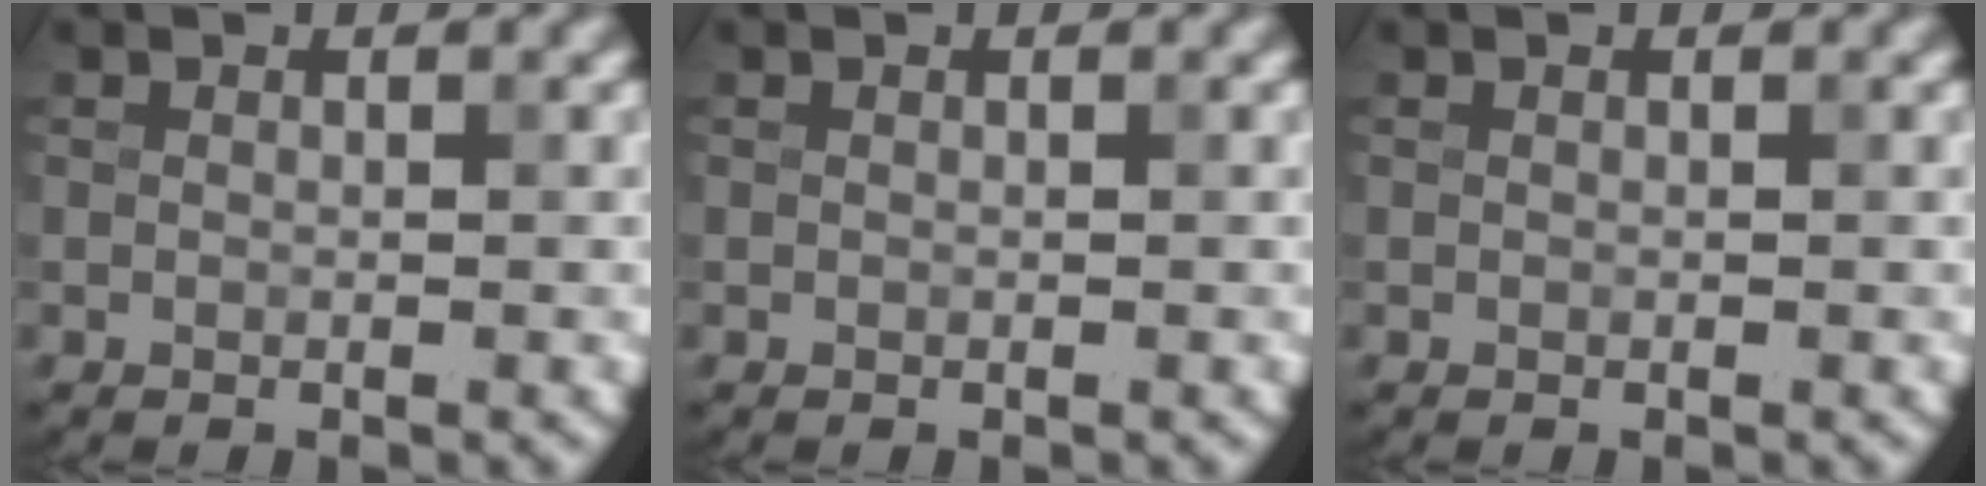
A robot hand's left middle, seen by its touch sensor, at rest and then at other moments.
{"total": 0.0}
{"total": 0.0}